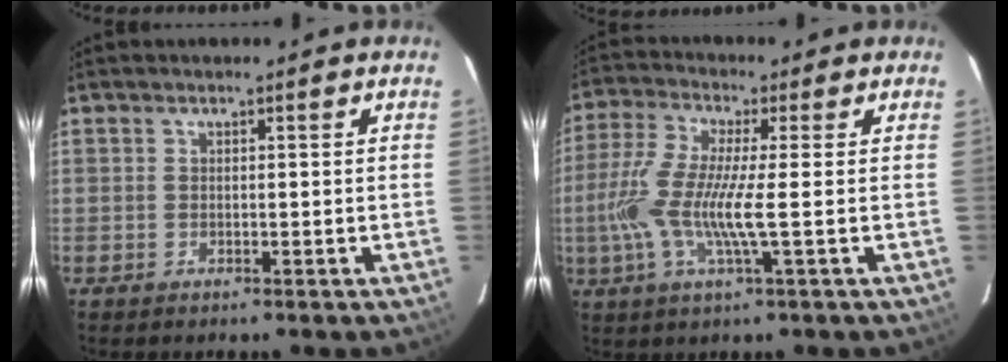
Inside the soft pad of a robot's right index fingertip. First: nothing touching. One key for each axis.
{"total": 10.9, "fx": -1.7, "fy": 0.6, "fz": 10.7, "tx": -0.227, "ty": -0.005, "tz": -0.037}